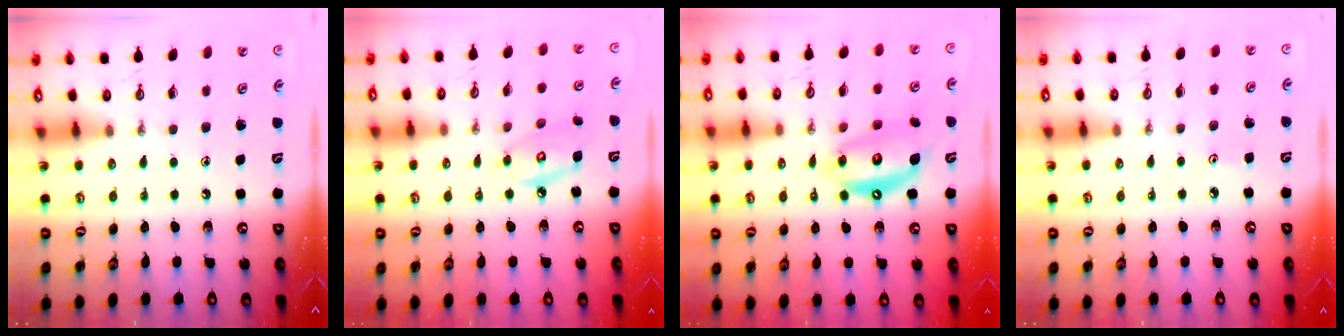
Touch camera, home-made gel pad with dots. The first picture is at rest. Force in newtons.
{"total": 7.4, "press": 7.4, "slide": 0.3}
{"total": 11.8, "press": 11.7, "slide": 1.2}
{"total": 2.8, "press": 2.8, "slide": 0.4}